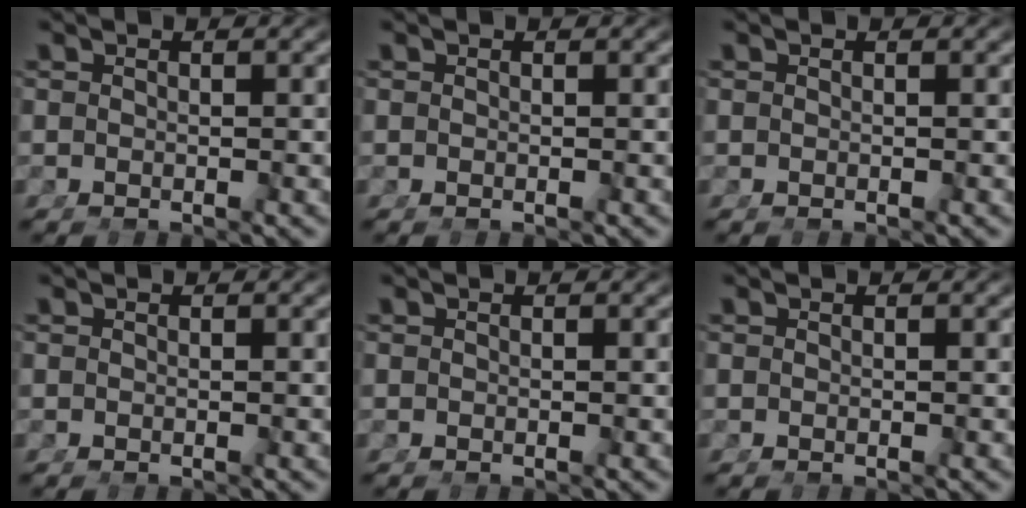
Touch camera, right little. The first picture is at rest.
{"total": 0.0}
{"total": 0.0}
{"total": 0.0}
{"total": 0.0}
{"total": 0.0}